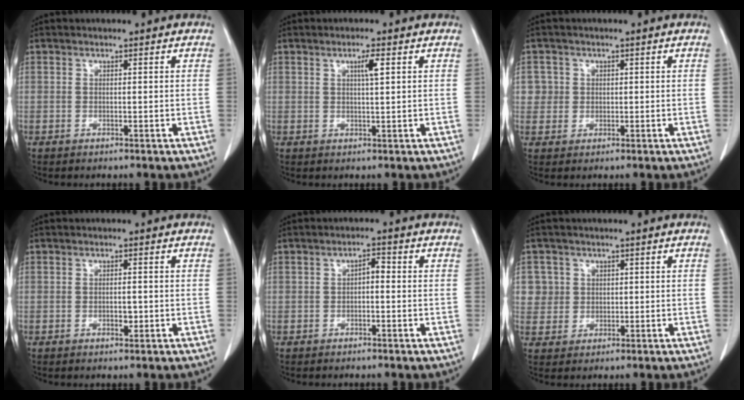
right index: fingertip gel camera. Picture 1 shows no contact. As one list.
[{"total": 2.4, "force": [0.9, 0.0, 2.2], "torque": [-0.040, -0.001, 0.015]}, {"total": 2.8, "force": [0.6, 2.7, -0.2], "torque": [0.024, 0.004, 0.006]}, {"total": 1.5, "force": [-0.4, 0.6, 1.3], "torque": [-0.023, 0.000, -0.004]}, {"total": 1.9, "force": [-0.2, 0.8, 1.7], "torque": [-0.024, 0.006, -0.004]}, {"total": 4.6, "force": [1.3, 4.4, -0.2], "torque": [0.020, 0.007, 0.028]}]